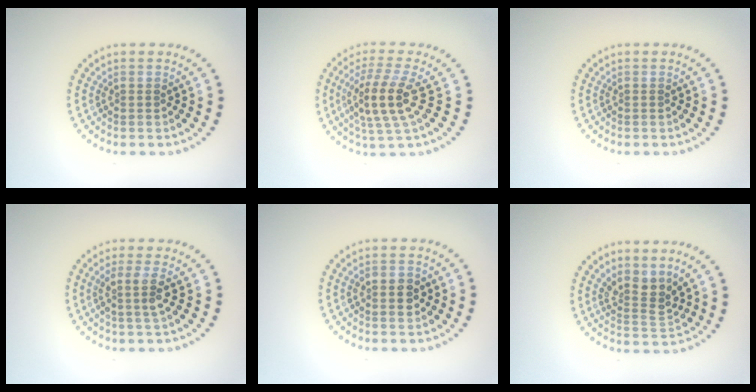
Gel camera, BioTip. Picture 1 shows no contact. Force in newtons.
{"total": 4.2, "press": 3.6, "slide": 2.2}
{"total": 0.0}
{"total": 2.2, "press": 1.7, "slide": 1.3}
{"total": 2.5, "press": 2.5, "slide": 0.1}
{"total": 2.8, "press": 2.0, "slide": 1.9}